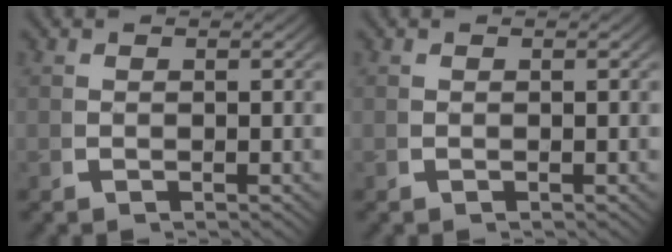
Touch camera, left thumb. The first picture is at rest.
{"total": 0.0}